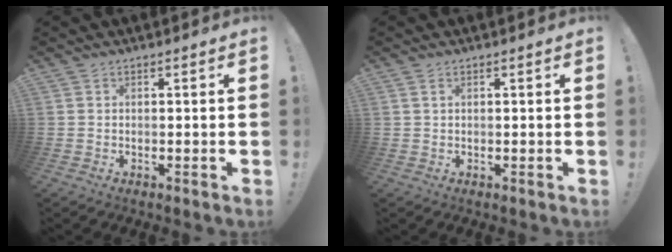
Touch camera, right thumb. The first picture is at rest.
{"total": 1.2, "force": [0.6, 0.6, 0.9], "torque": [-0.019, 0.002, 0.010]}